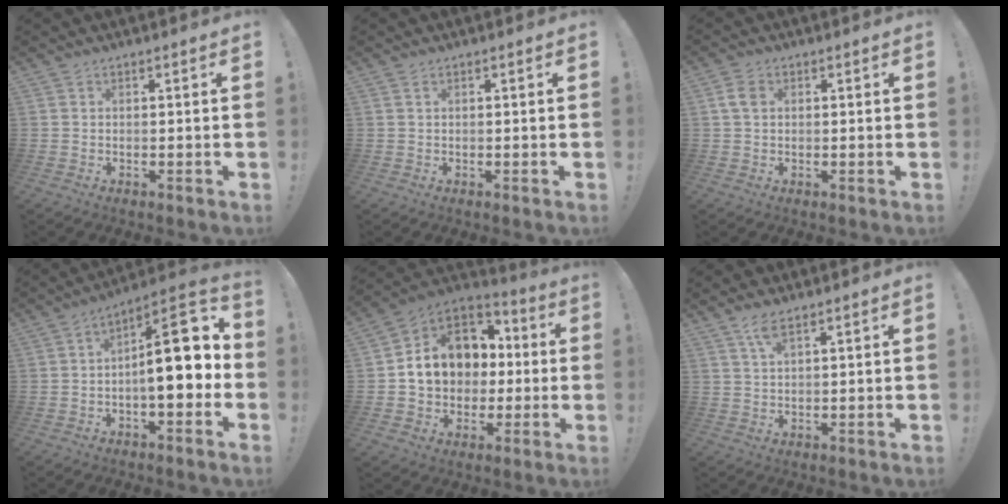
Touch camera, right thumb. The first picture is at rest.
{"total": 0.6, "force": [0.3, 0.1, 0.5], "torque": [-0.014, 0.003, 0.006]}
{"total": 4.0, "force": [1.0, 2.7, 2.7], "torque": [-0.051, 0.006, 0.021]}
{"total": 16.1, "force": [0.0, 6.3, 14.8], "torque": [-0.198, 0.004, -0.003]}
{"total": 14.2, "force": [1.9, 12.0, 7.4], "torque": [-0.104, 0.000, 0.052]}
{"total": 3.9, "force": [2.5, 0.9, 2.8], "torque": [-0.058, -0.006, 0.043]}